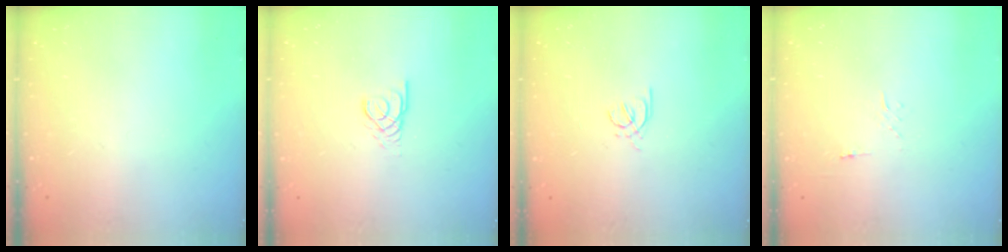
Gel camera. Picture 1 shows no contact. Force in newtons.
{"total": 2.6, "press": 2.6, "slide": 0.1}
{"total": 2.0, "press": 1.9, "slide": 0.5}
{"total": 4.9, "press": 4.9, "slide": 0.5}